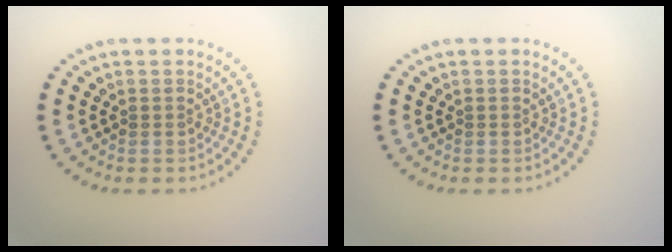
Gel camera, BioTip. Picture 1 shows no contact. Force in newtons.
{"total": 0.0}